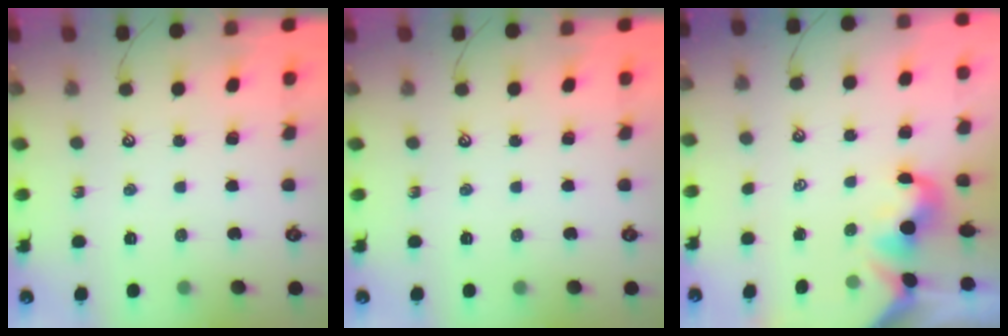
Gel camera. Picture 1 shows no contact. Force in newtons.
{"total": 0.0}
{"total": 1.0, "press": 0.9, "slide": 0.4}